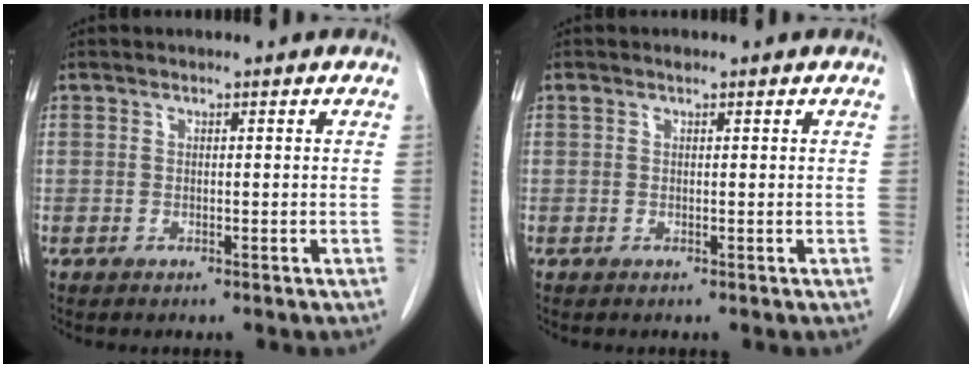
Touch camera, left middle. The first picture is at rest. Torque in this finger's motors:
{"motor_torque": [0.20, -0.16, -0.01, 0.02]}